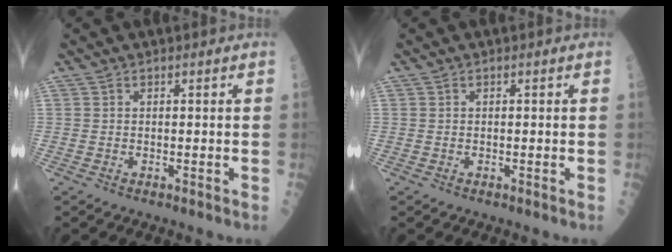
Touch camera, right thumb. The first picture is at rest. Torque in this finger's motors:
{"motor_torque": [-0.07, 0.28, -0.21, -0.06, 0.02]}